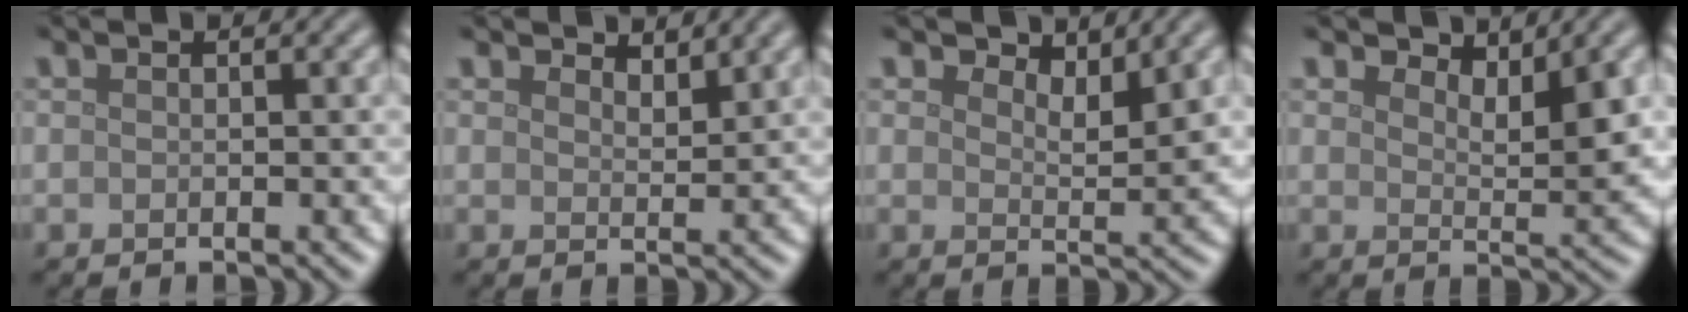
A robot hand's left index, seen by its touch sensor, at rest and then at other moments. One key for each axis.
{"total": 2.5, "fx": 2.4, "fy": 0.4, "fz": 0.6, "tx": -0.011, "ty": 0.000, "tz": 0.036}
{"total": 2.7, "fx": 2.3, "fy": 0.8, "fz": 1.2, "tx": -0.017, "ty": -0.004, "tz": 0.033}
{"total": 3.4, "fx": 2.6, "fy": 1.0, "fz": 1.9, "tx": -0.028, "ty": -0.005, "tz": 0.038}